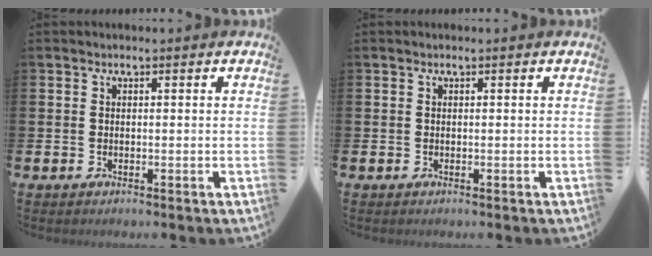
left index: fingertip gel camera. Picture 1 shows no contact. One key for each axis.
{"total": 0.0}